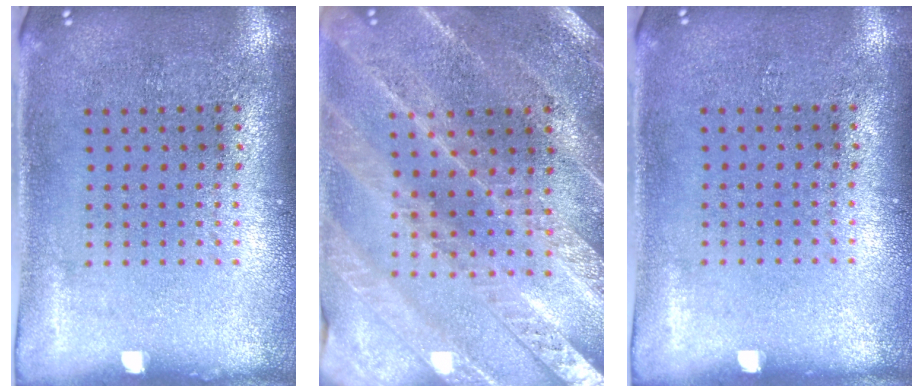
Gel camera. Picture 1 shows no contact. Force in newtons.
{"total": 2.4, "press": 2.4, "slide": 0.2}
{"total": 0.0}